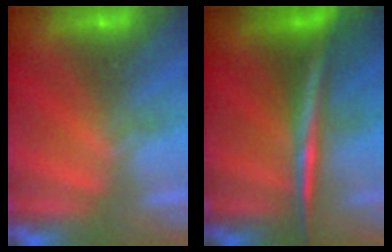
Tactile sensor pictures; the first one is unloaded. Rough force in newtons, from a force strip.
{"total": 2.9}